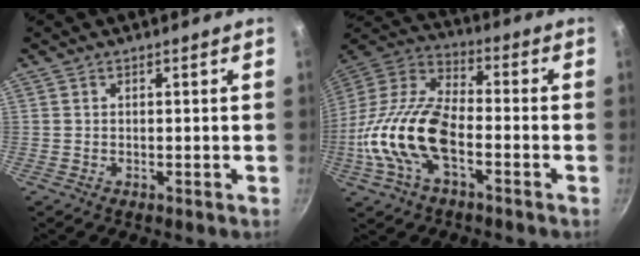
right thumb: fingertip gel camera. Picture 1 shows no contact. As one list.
[{"total": 18.3, "force": [-5.2, 9.1, 15.0], "torque": [-0.285, 0.039, -0.118]}]